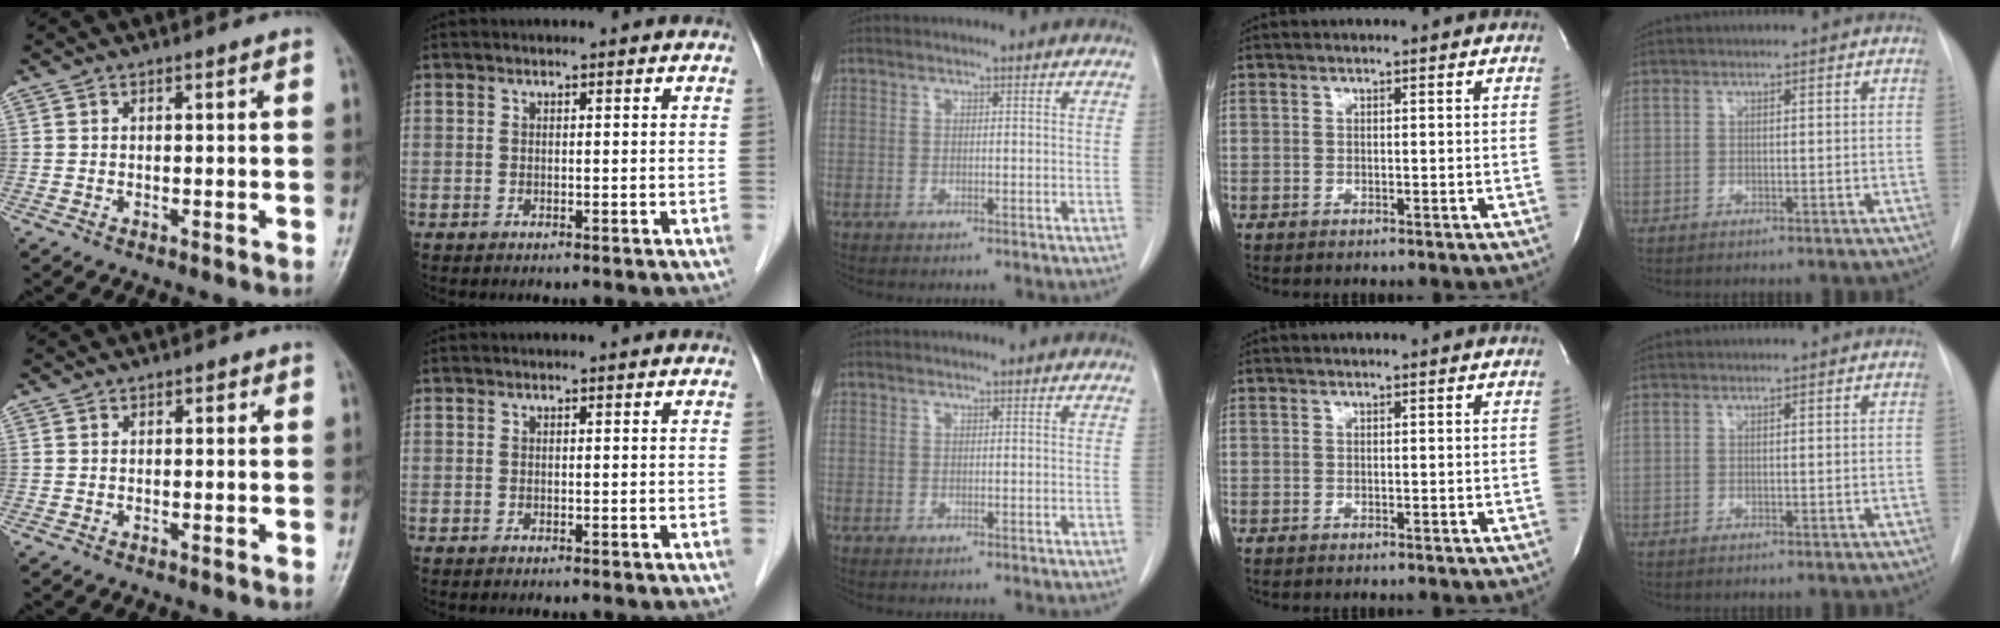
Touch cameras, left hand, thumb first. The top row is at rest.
{"thumb": {"total": 0.6, "force": [0.2, 0.5, 0.3], "torque": [0.003, 0.001, -0.001]}}